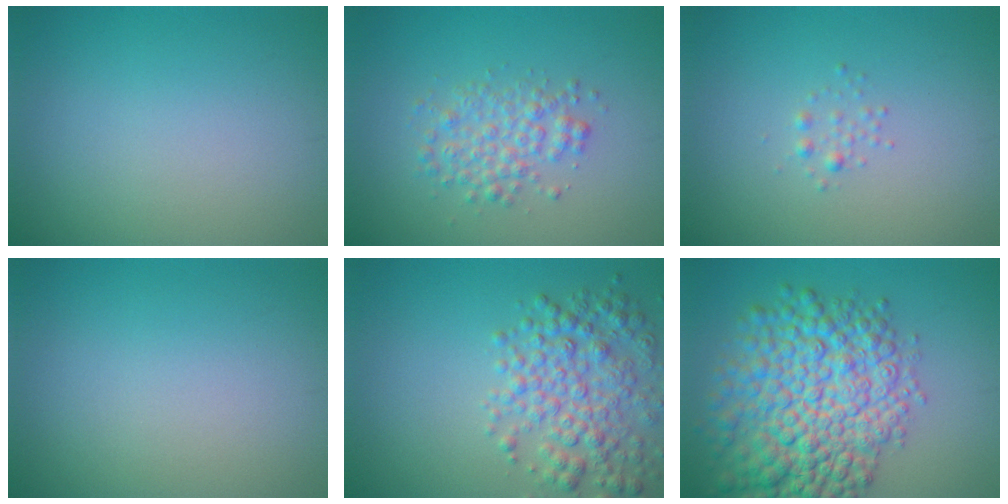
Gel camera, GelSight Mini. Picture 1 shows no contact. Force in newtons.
{"total": 2.8, "press": 2.8, "slide": 0.0}
{"total": 0.8, "press": 0.8, "slide": 0.0}
{"total": 0.0}
{"total": 4.9, "press": 4.9, "slide": 0.1}
{"total": 10.9, "press": 10.9, "slide": 0.3}